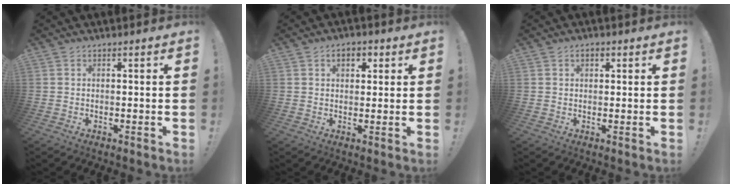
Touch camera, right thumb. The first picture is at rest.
{"total": 4.3, "force": [1.5, 2.8, 2.8], "torque": [-0.038, 0.003, 0.024]}
{"total": 1.9, "force": [0.8, 1.2, 1.3], "torque": [-0.020, 0.002, 0.012]}